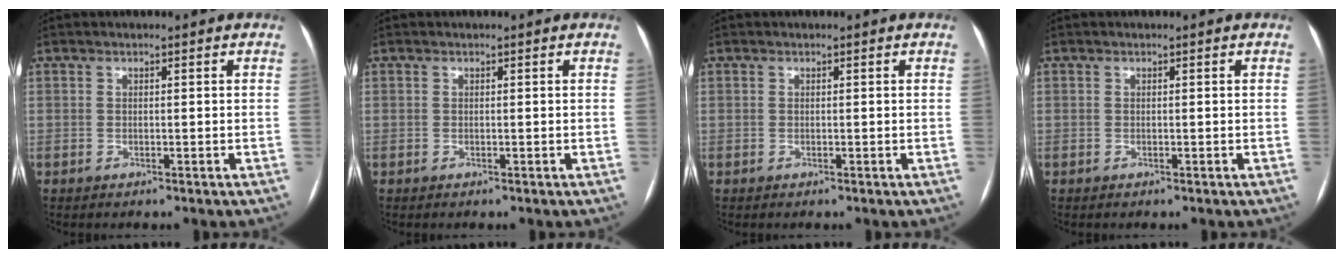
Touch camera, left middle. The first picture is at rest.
{"total": 0.0}
{"total": 0.0}
{"total": 0.0}